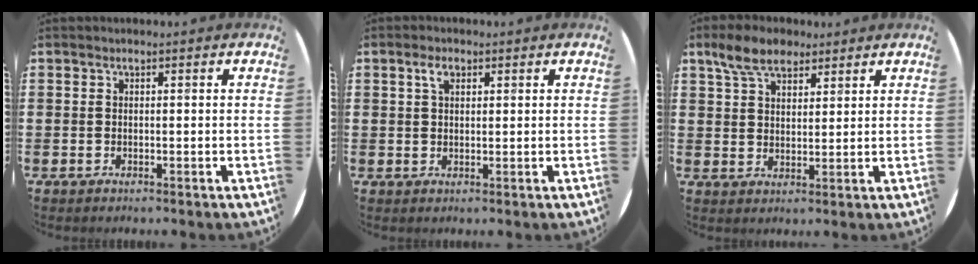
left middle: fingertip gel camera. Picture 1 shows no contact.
{"total": 2.2, "force": [1.2, 1.1, 1.4], "torque": [-0.023, 0.004, 0.019]}
{"total": 6.1, "force": [4.7, 2.9, 2.4], "torque": [-0.051, -0.002, 0.088]}